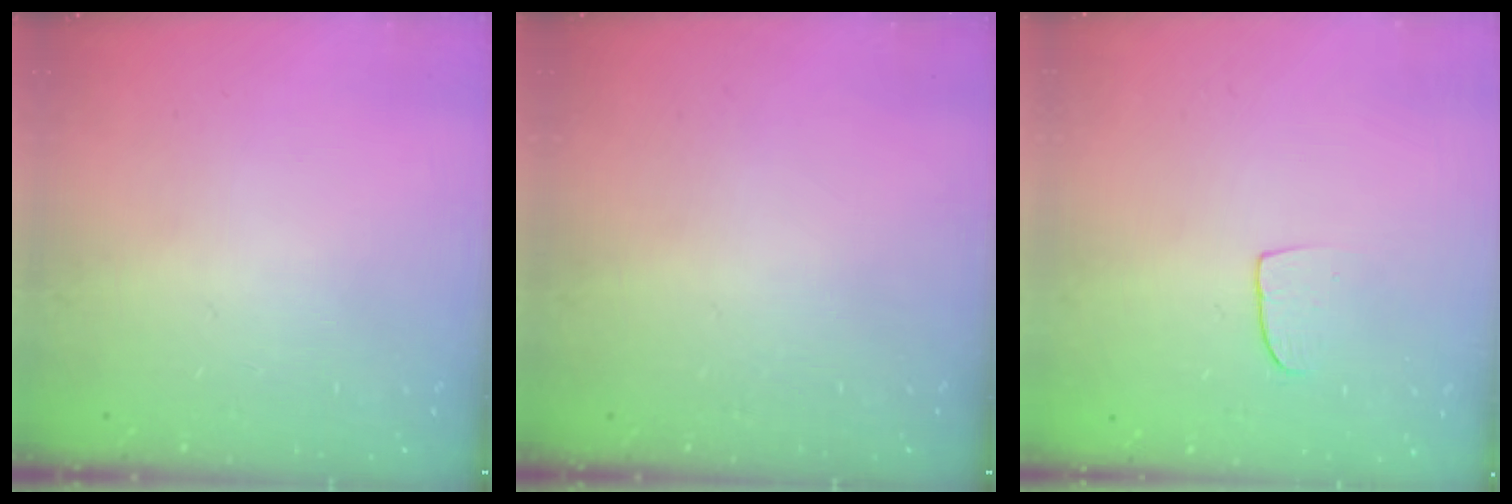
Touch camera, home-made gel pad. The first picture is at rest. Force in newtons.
{"total": 0.0}
{"total": 6.4, "press": 6.4, "slide": 0.5}